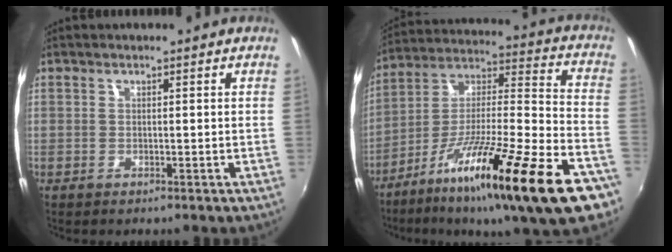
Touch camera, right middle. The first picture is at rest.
{"total": 28.5, "force": [-16.6, 3.8, 22.8], "torque": [-0.341, -0.041, -0.268]}